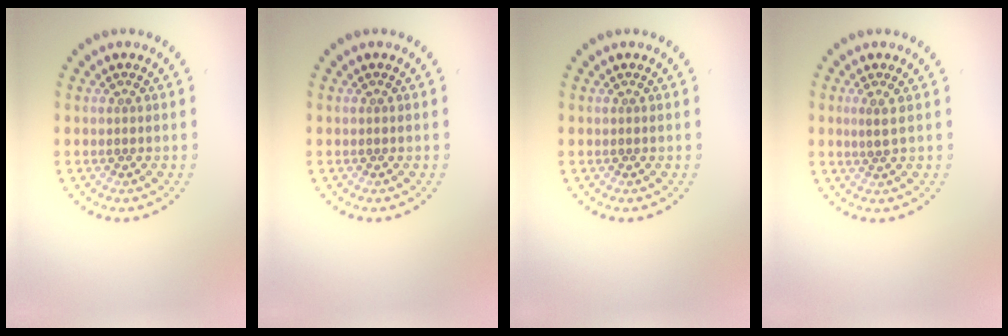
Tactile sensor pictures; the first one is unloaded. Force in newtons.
{"total": 0.0}
{"total": 0.0}
{"total": 1.2, "press": 0.9, "slide": 0.8}